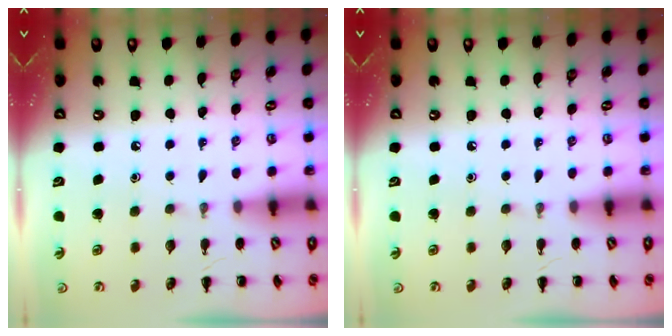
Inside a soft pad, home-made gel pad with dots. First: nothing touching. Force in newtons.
{"total": 0.0}